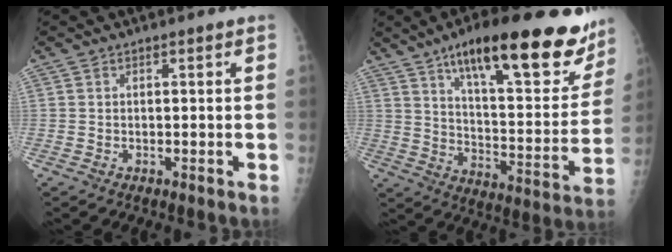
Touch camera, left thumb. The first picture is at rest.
{"total": 27.3, "force": [18.0, 8.1, 18.9], "torque": [-0.228, -0.057, 0.262]}